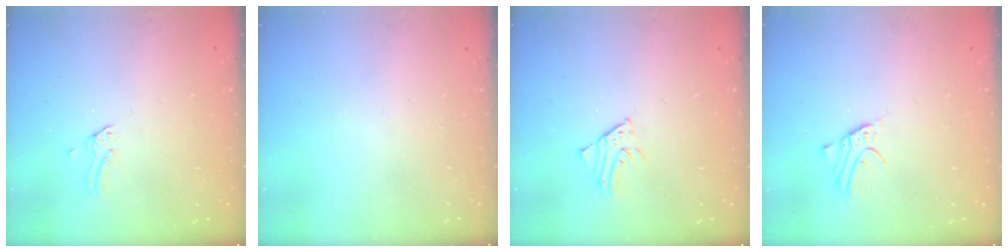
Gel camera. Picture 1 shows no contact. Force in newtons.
{"total": 0.0}
{"total": 2.5, "press": 2.5, "slide": 0.1}
{"total": 2.7, "press": 2.7, "slide": 0.2}